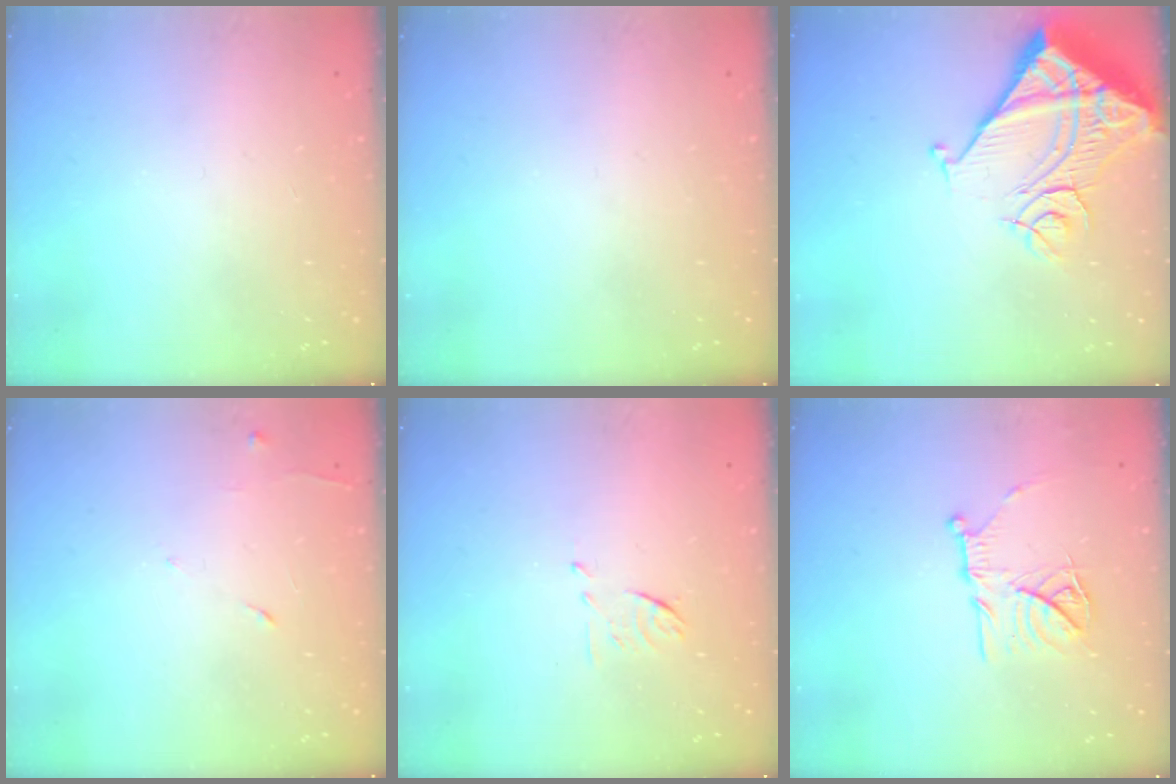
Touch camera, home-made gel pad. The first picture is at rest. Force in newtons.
{"total": 0.0}
{"total": 14.6, "press": 14.5, "slide": 2.0}
{"total": 5.1, "press": 5.1, "slide": 0.8}
{"total": 6.1, "press": 6.0, "slide": 1.1}
{"total": 14.9, "press": 14.8, "slide": 1.4}